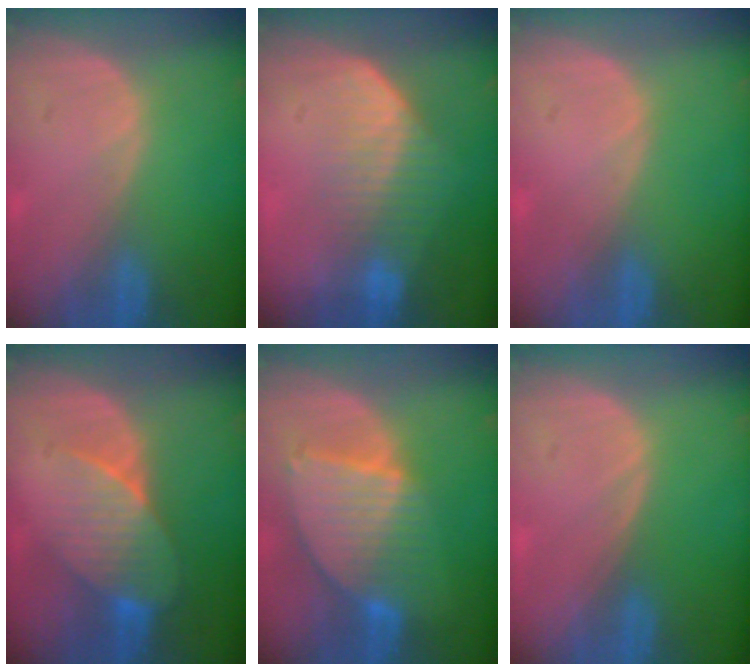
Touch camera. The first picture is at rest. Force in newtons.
{"total": 7.3, "press": 6.3, "slide": 3.7}
{"total": 0.0}
{"total": 7.6, "press": 6.9, "slide": 3.1}
{"total": 8.5, "press": 7.4, "slide": 4.1}
{"total": 0.0}